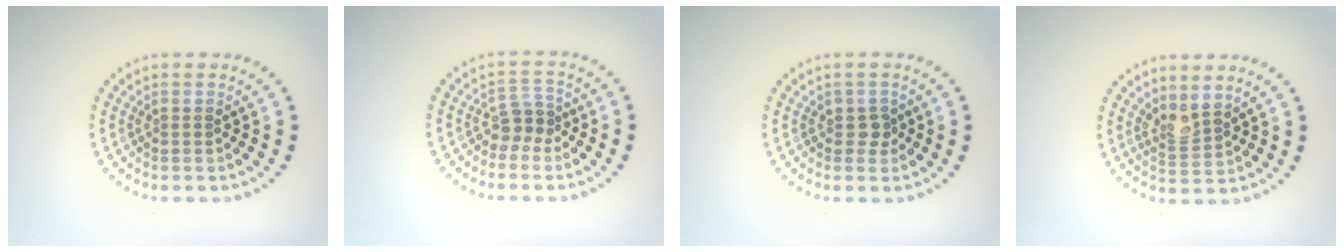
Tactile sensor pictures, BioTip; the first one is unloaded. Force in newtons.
{"total": 2.0, "press": 1.5, "slide": 1.4}
{"total": 1.0, "press": 0.9, "slide": 0.4}
{"total": 2.1, "press": 1.6, "slide": 1.4}